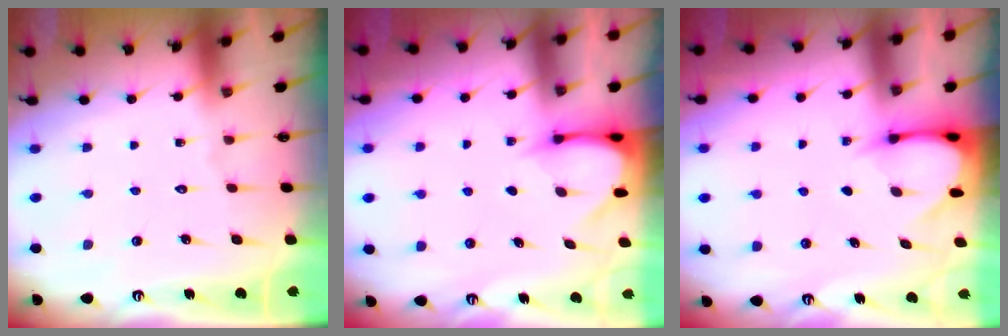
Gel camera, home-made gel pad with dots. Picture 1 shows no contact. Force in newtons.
{"total": 3.7, "press": 3.6, "slide": 0.3}
{"total": 3.4, "press": 3.4, "slide": 0.3}